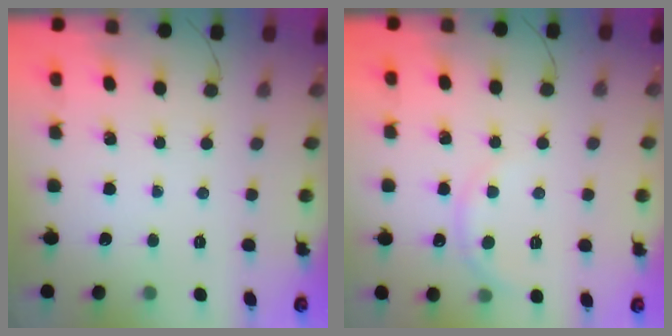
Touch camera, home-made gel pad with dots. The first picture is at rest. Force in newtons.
{"total": 3.9, "press": 3.7, "slide": 1.0}